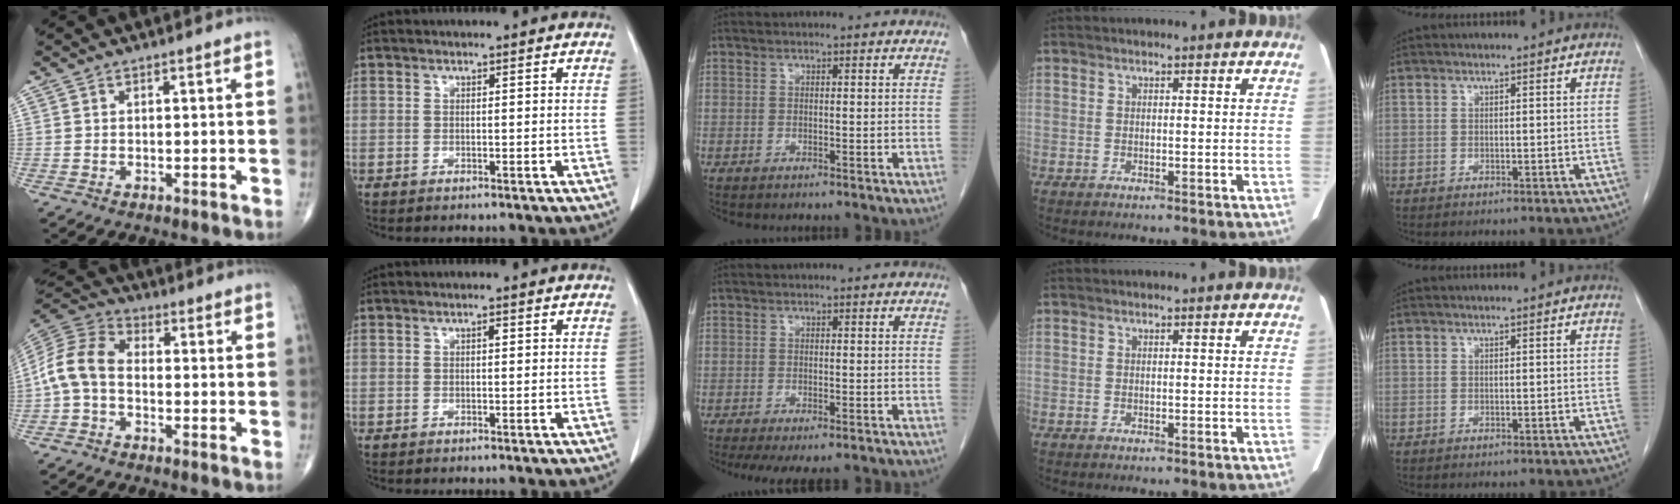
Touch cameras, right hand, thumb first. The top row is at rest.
{"thumb": {"total": 9.5, "force": [-1.7, 6.2, 7.1], "torque": [-0.142, 0.031, -0.048]}, "index": {"total": 0.7, "force": [0.2, 0.2, 0.6], "torque": [-0.010, 0.001, 0.002]}, "middle": {"total": 7.1, "force": [-5.5, 2.1, 4.0], "torque": [-0.055, -0.011, -0.081]}}